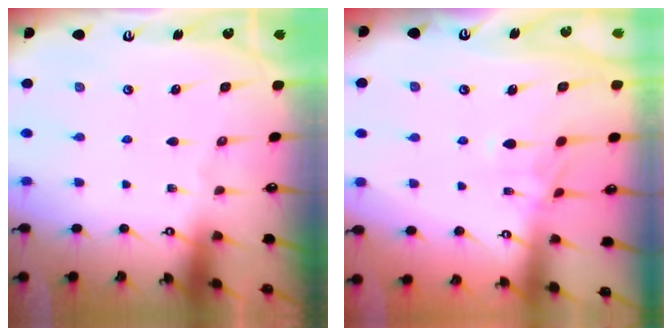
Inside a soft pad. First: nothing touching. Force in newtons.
{"total": 1.1, "press": 0.4, "slide": 1.0}